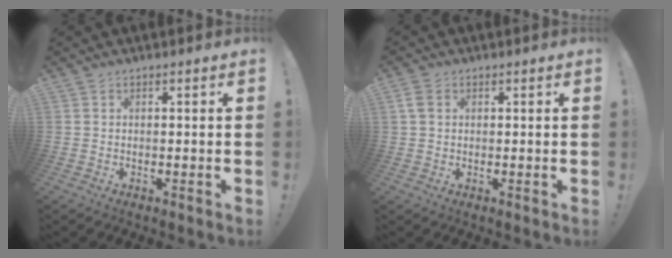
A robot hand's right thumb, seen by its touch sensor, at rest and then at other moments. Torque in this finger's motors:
{"motor_torque": [0.08, -0.04, 0.09, 0.19, 0.01]}